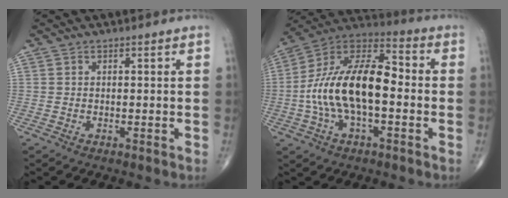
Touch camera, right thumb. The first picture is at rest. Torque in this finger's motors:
{"motor_torque": [0.52, 0.50, 1.77, -0.28, 0.54]}